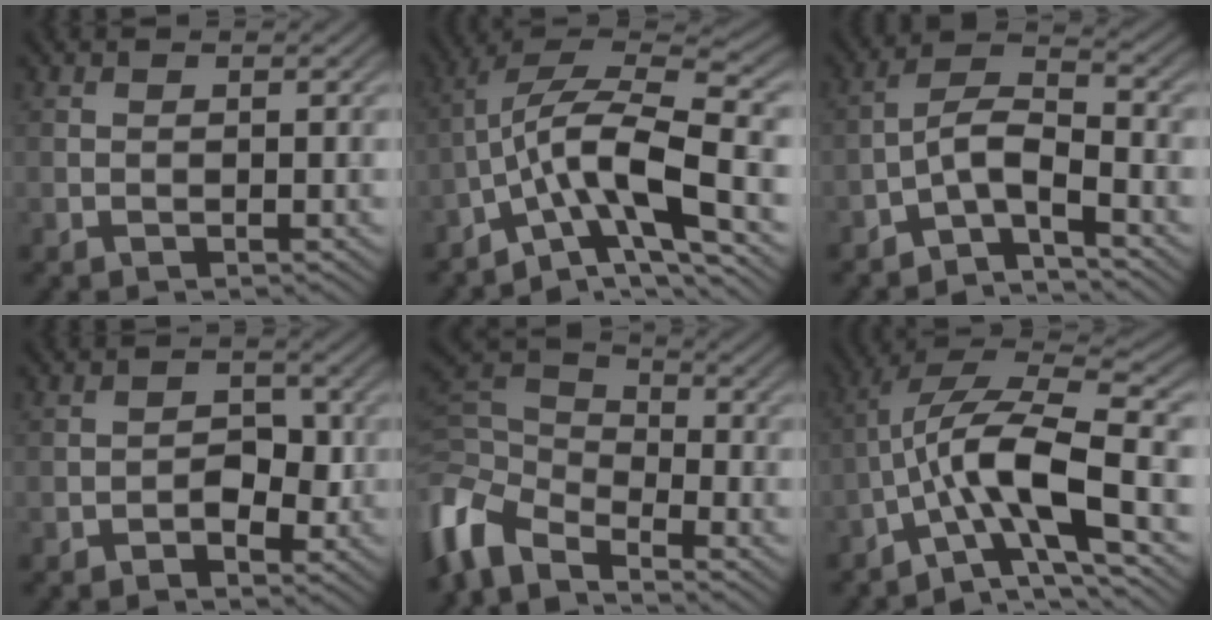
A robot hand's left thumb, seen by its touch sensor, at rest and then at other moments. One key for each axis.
{"total": 12.1, "fx": -5.1, "fy": 3.6, "fz": 10.4, "tx": -0.177, "ty": 0.011, "tz": -0.098}
{"total": 5.3, "fx": -3.4, "fy": 1.5, "fz": 3.7, "tx": -0.072, "ty": 0.012, "tz": -0.078}
{"total": 2.9, "fx": -1.0, "fy": 2.0, "fz": 1.9, "tx": -0.016, "ty": 0.002, "tz": -0.019}
{"total": 8.8, "fx": -5.5, "fy": 4.4, "fz": 5.3, "tx": -0.126, "ty": -0.008, "tz": -0.127}
{"total": 12.1, "fx": -4.0, "fy": 3.5, "fz": 10.9, "tx": -0.198, "ty": 0.015, "tz": -0.079}